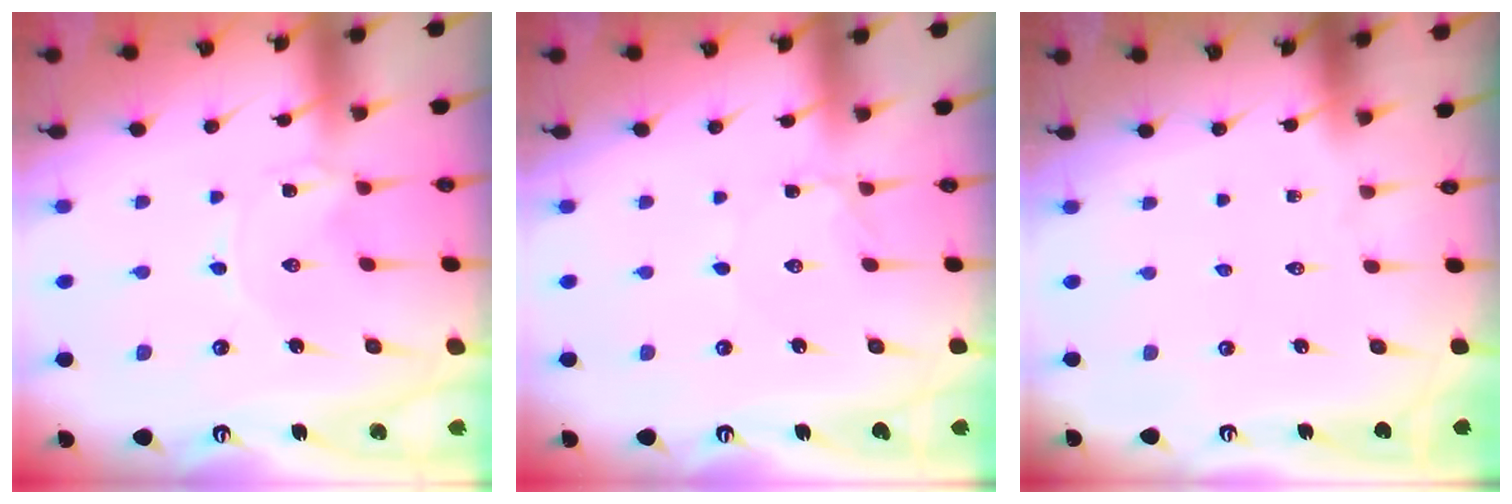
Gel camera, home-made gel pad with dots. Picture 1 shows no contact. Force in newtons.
{"total": 1.0, "press": 1.0, "slide": 0.1}
{"total": 0.0}